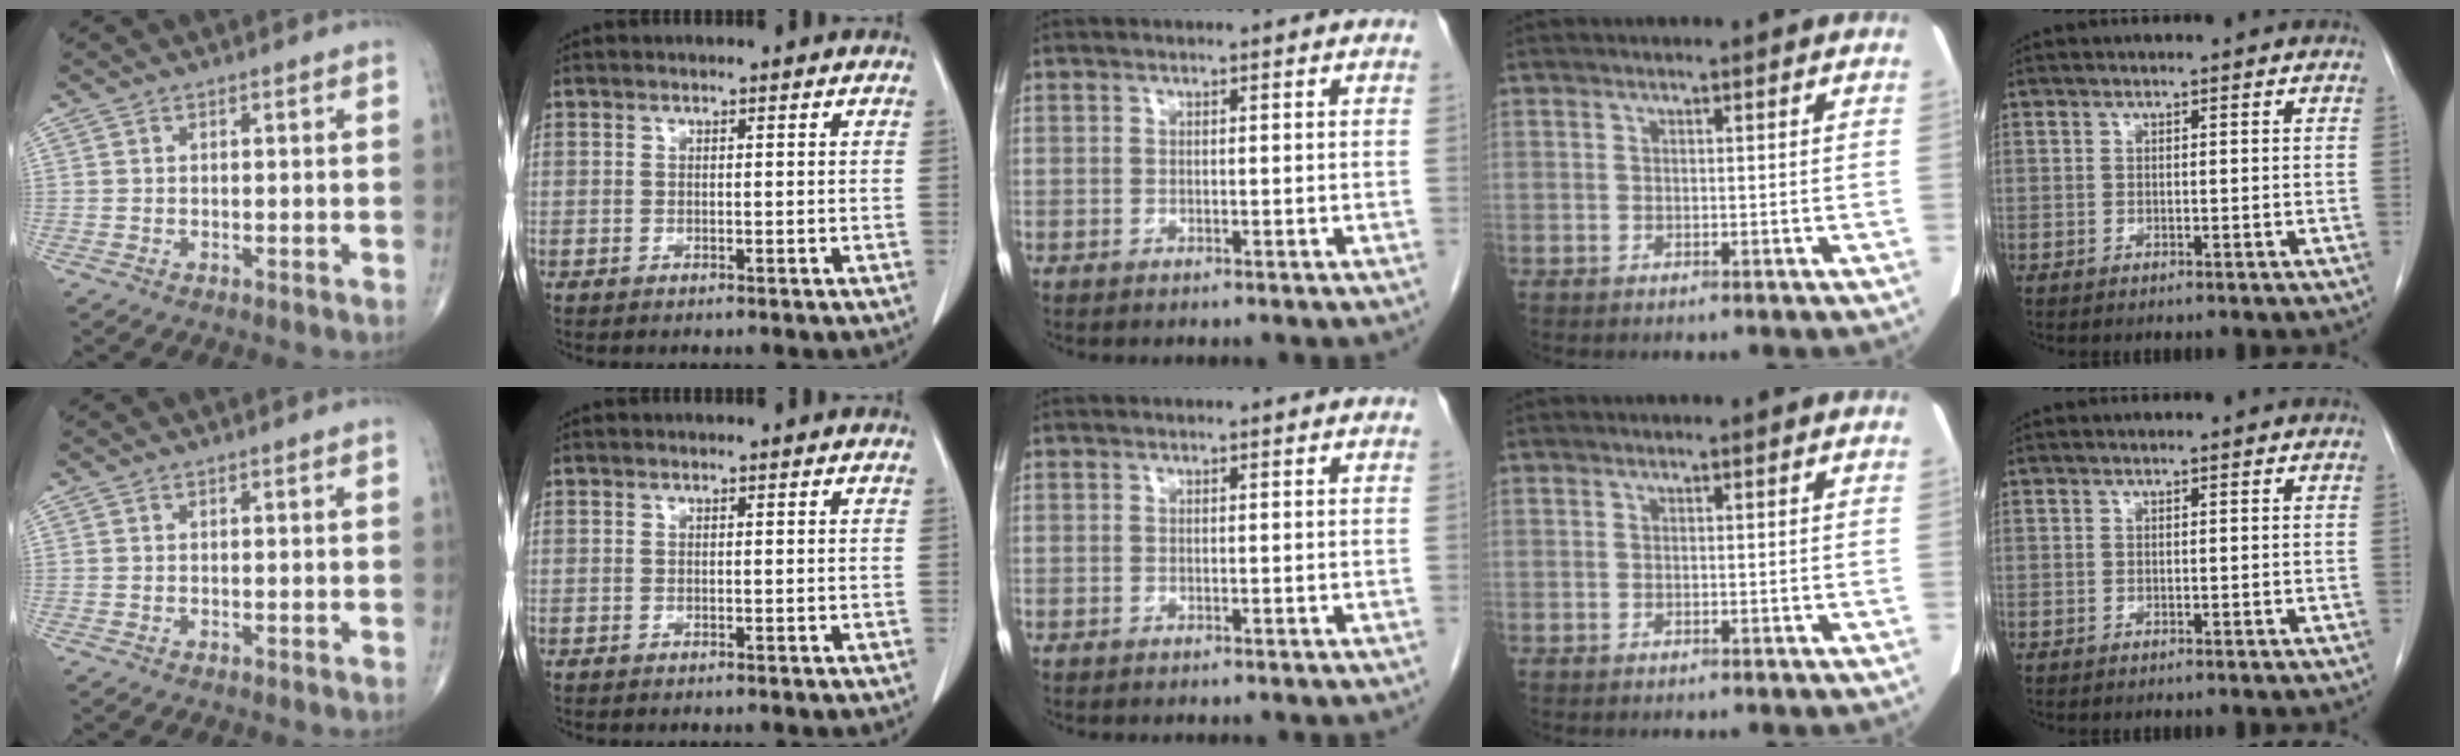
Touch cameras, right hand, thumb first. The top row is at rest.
{}